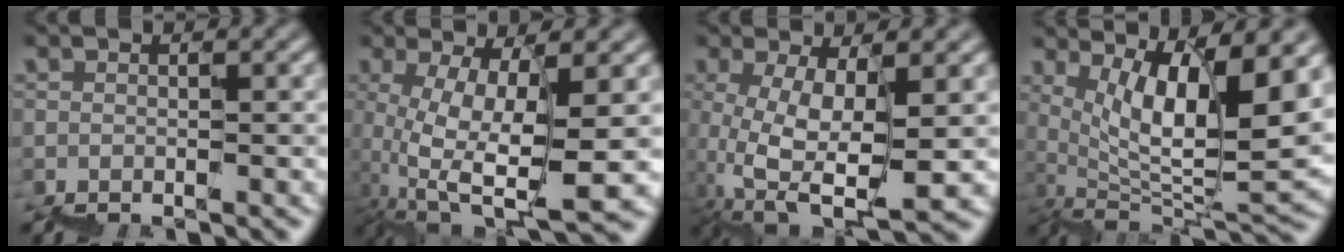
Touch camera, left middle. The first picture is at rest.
{"total": 7.9, "force": [3.2, 1.9, 7.0], "torque": [-0.128, -0.010, 0.073]}
{"total": 6.8, "force": [3.1, 2.1, 5.6], "torque": [-0.113, -0.004, 0.068]}
{"total": 9.7, "force": [5.5, 2.3, 7.6], "torque": [-0.116, -0.005, 0.108]}